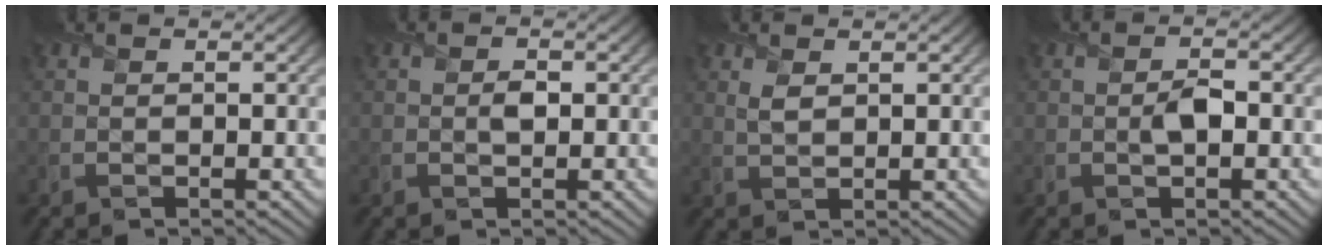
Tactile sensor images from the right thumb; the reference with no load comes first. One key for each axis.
{"total": 1.4, "fx": -0.1, "fy": 0.9, "fz": 1.1, "tx": -0.017, "ty": -0.003, "tz": -0.002}
{"total": 1.6, "fx": 0.7, "fy": 0.8, "fz": 1.2, "tx": -0.031, "ty": -0.004, "tz": 0.019}
{"total": 2.2, "fx": -0.3, "fy": 1.1, "fz": 1.8, "tx": -0.035, "ty": -0.001, "tz": -0.006}